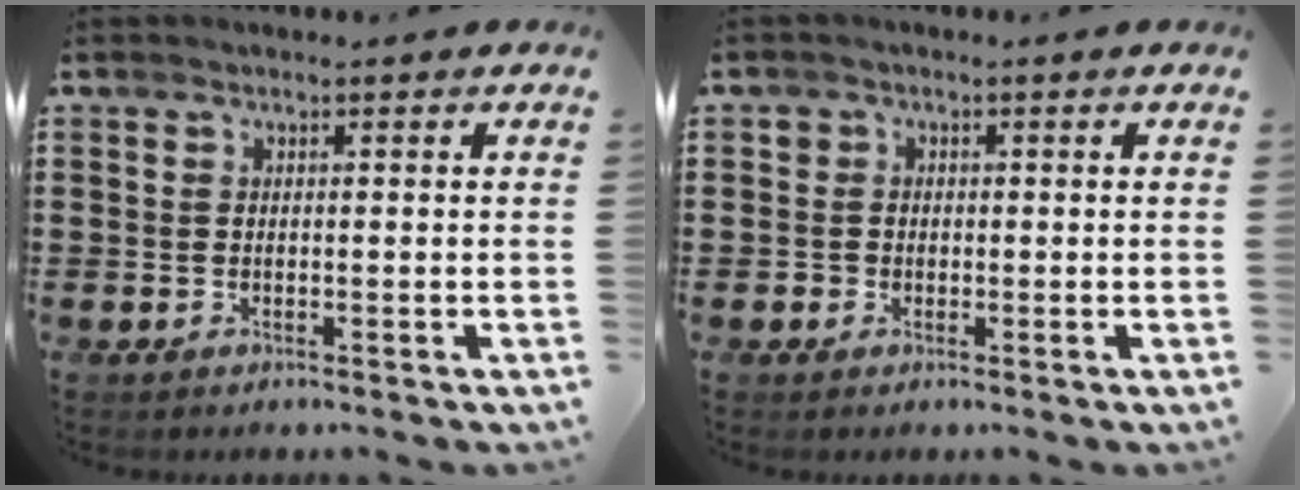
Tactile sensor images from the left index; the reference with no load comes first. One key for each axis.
{"total": 1.7, "fx": -0.2, "fy": 1.7, "fz": 0.1, "tx": -0.010, "ty": 0.005, "tz": -0.006}